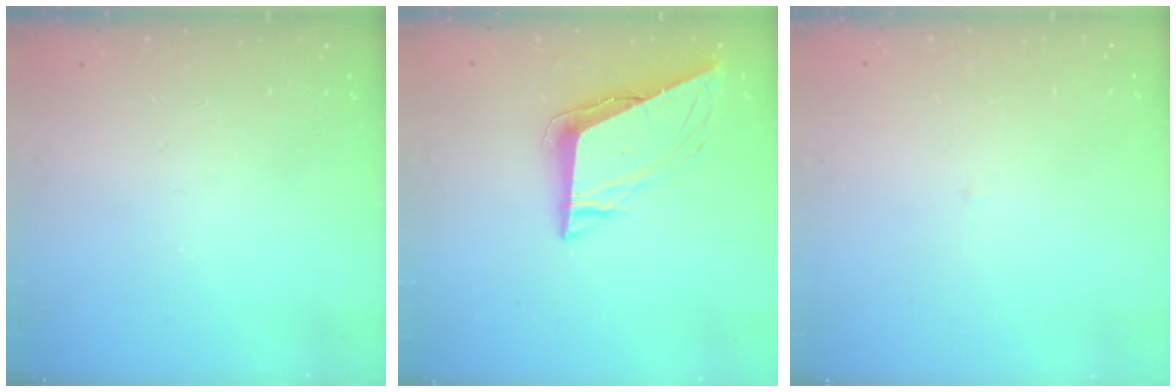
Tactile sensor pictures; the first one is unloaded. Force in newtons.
{"total": 8.4, "press": 8.4, "slide": 0.8}
{"total": 2.0, "press": 2.0, "slide": 0.1}